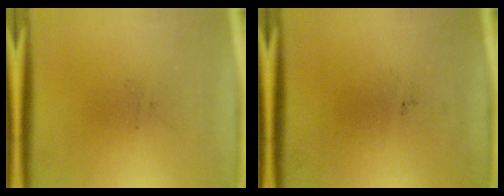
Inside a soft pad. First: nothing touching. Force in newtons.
{"total": 0.0}